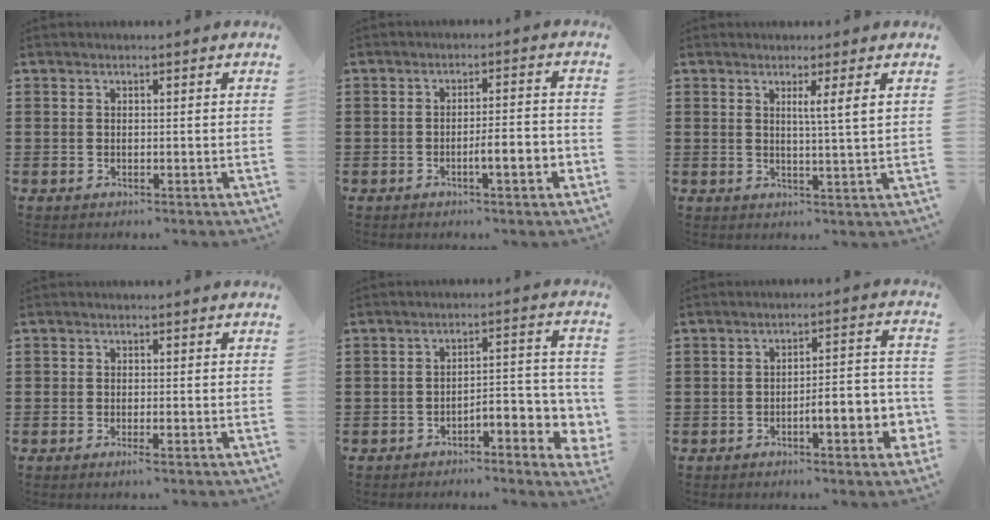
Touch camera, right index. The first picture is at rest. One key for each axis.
{"total": 4.5, "fx": -1.8, "fy": 0.5, "fz": 4.1, "tx": -0.067, "ty": -0.001, "tz": -0.032}
{"total": 3.3, "fx": 1.4, "fy": -0.7, "fz": 2.9, "tx": -0.052, "ty": -0.012, "tz": 0.020}
{"total": 0.9, "fx": -0.6, "fy": 0.0, "fz": 0.7, "tx": -0.013, "ty": -0.004, "tz": -0.010}
{"total": 4.4, "fx": -2.9, "fy": 1.3, "fz": 3.1, "tx": -0.052, "ty": 0.004, "tz": -0.056}
{"total": 5.6, "fx": -2.6, "fy": 1.3, "fz": 4.9, "tx": -0.074, "ty": -0.008, "tz": -0.048}